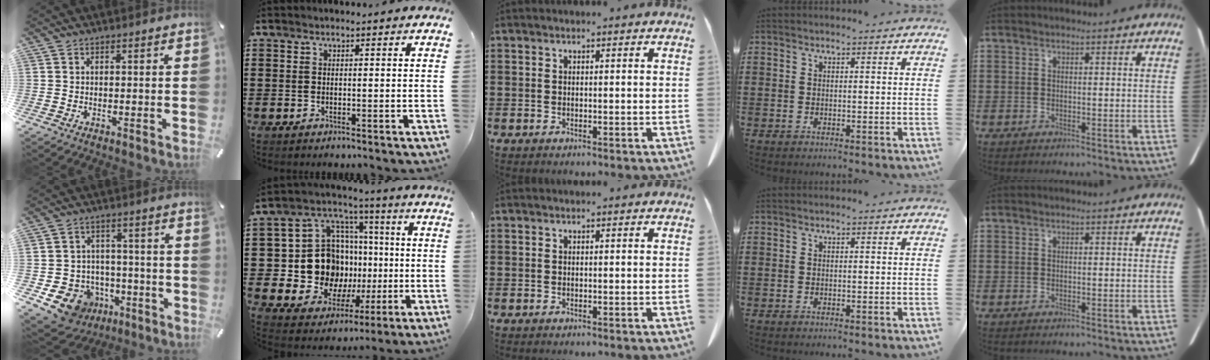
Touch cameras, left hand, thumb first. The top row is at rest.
{"thumb": {"total": 11.3, "force": [-5.0, 9.6, 3.4], "torque": [-0.060, 0.040, -0.076]}, "index": {"total": 14.4, "force": [-0.8, 12.9, 6.4], "torque": [-0.142, -0.003, -0.002]}}